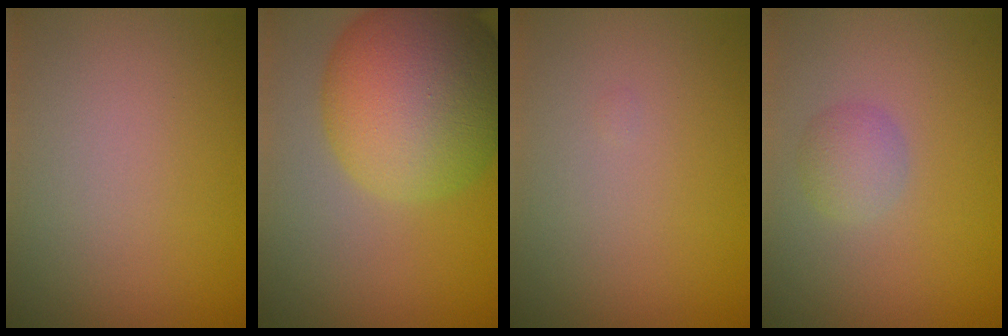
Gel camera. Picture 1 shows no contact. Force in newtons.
{"total": 13.1, "press": 13.1, "slide": 0.3}
{"total": 0.0}
{"total": 1.9, "press": 1.9, "slide": 0.1}